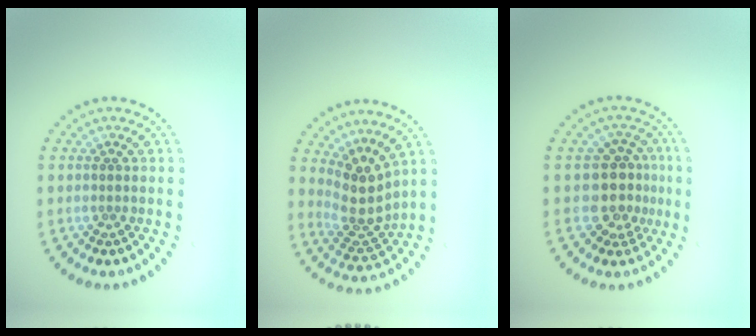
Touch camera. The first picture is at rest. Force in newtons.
{"total": 3.7, "press": 2.8, "slide": 2.4}
{"total": 3.8, "press": 3.2, "slide": 2.1}